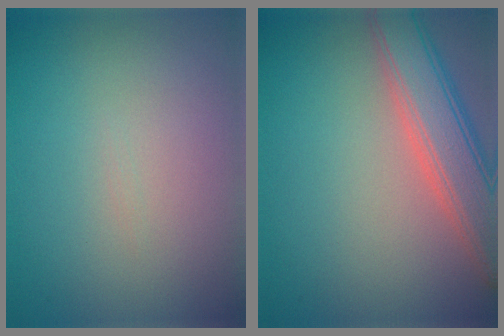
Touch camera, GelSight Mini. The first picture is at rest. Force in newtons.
{"total": 6.1, "press": 6.1, "slide": 0.3}